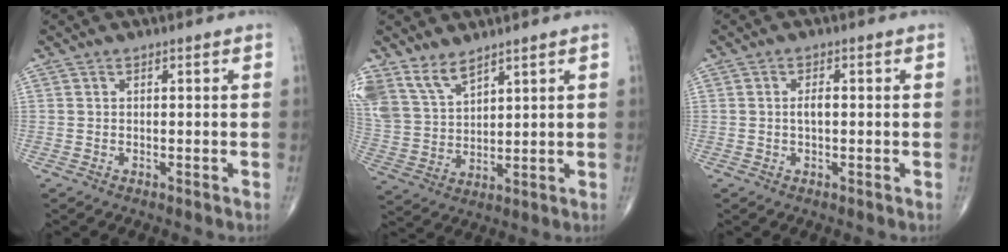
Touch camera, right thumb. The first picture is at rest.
{"total": 8.8, "force": [6.5, 4.1, 4.3], "torque": [-0.078, -0.027, 0.149]}
{"total": 1.9, "force": [-0.1, 0.9, 1.7], "torque": [-0.032, 0.003, -0.003]}